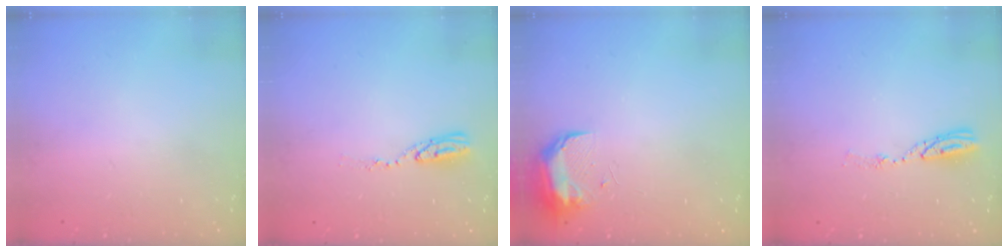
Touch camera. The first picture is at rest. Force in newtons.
{"total": 5.1, "press": 5.1, "slide": 0.3}
{"total": 8.9, "press": 8.8, "slide": 1.1}
{"total": 5.2, "press": 5.2, "slide": 0.3}